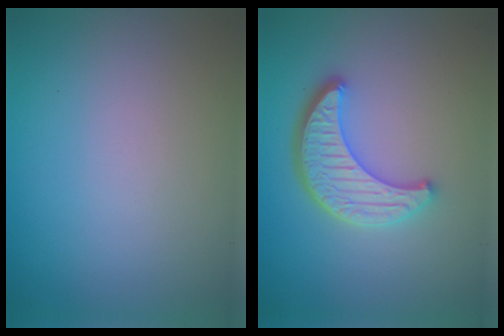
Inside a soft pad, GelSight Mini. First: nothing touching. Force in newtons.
{"total": 4.5, "press": 3.8, "slide": 2.4}